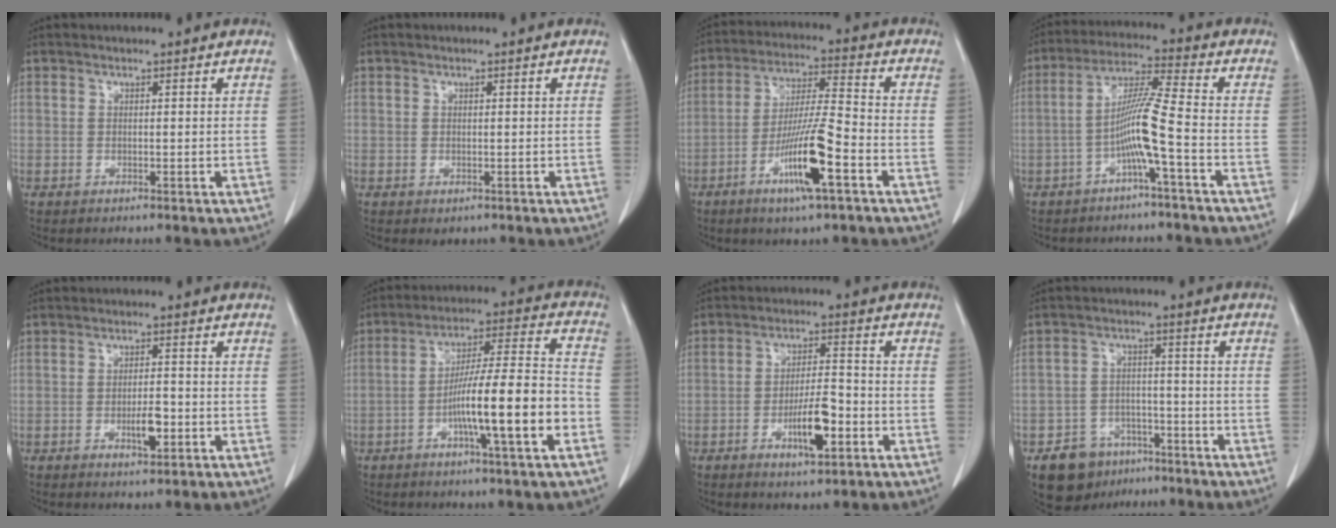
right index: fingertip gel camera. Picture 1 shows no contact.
{"total": 0.8, "force": [-0.2, 0.8, 0.3], "torque": [-0.005, 0.002, 0.003]}
{"total": 11.8, "force": [-5.2, 0.3, 10.6], "torque": [-0.199, -0.013, -0.097]}
{"total": 7.7, "force": [-2.7, -1.2, 7.1], "torque": [-0.140, 0.016, -0.054]}
{"total": 3.8, "force": [-1.3, 1.1, 3.4], "torque": [-0.060, 0.000, -0.018]}
{"total": 14.9, "force": [-4.9, 0.3, 14.1], "torque": [-0.236, 0.008, -0.081]}
{"total": 7.4, "force": [-3.0, 1.7, 6.6], "torque": [-0.121, 0.000, -0.049]}
{"total": 7.7, "force": [-5.0, 5.5, 2.0], "torque": [-0.035, 0.011, -0.072]}